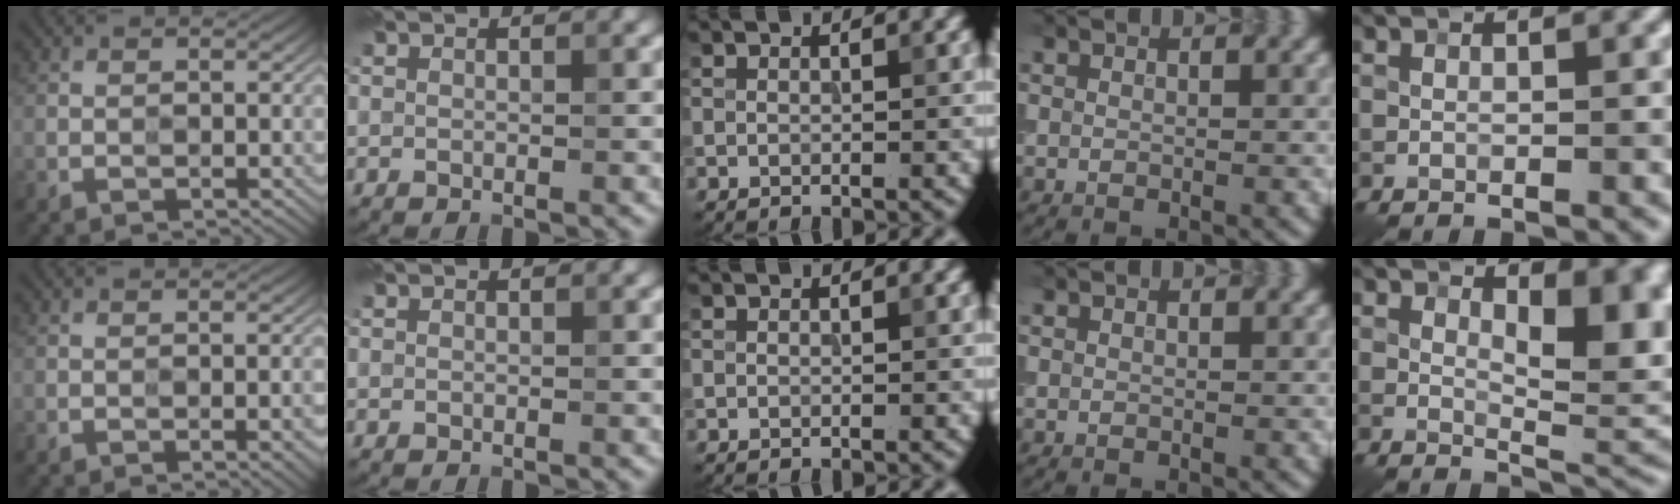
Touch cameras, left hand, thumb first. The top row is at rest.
{"thumb": {"total": 3.4, "force": [-1.3, 1.3, 2.8], "torque": [-0.024, -0.009, -0.009]}, "little": {"total": 7.3, "force": [1.6, 3.1, 6.4], "torque": [-0.086, -0.003, 0.029]}}